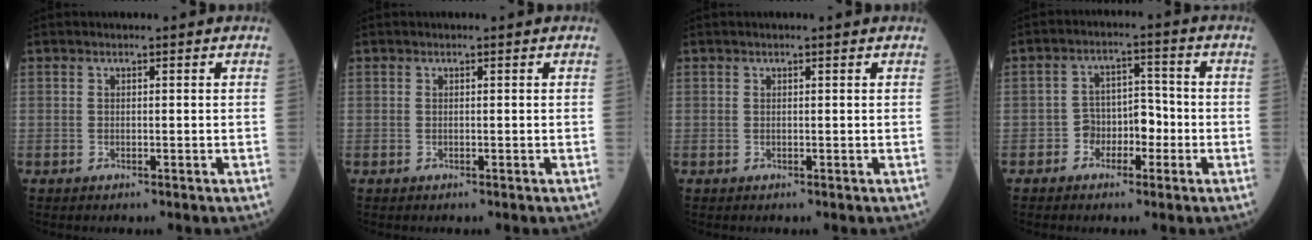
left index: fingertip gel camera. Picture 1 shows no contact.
{"total": 0.0}
{"total": 0.5, "force": [0.4, -0.1, 0.3], "torque": [-0.009, 0.003, 0.009]}
{"total": 4.6, "force": [-1.6, 2.9, 3.3], "torque": [-0.050, 0.017, -0.028]}